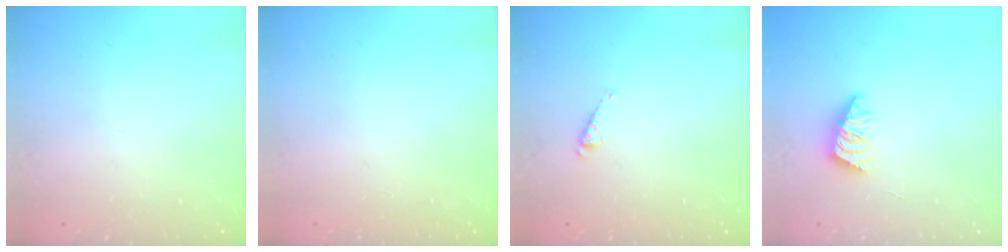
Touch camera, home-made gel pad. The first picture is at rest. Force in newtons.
{"total": 0.0}
{"total": 2.7, "press": 2.7, "slide": 0.4}
{"total": 2.9, "press": 2.8, "slide": 0.6}